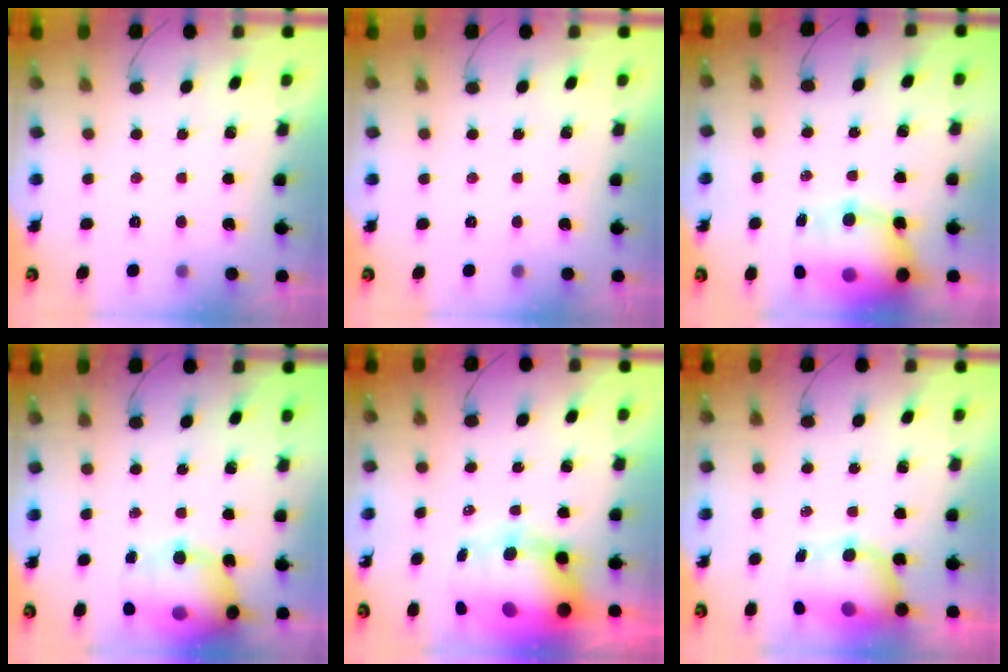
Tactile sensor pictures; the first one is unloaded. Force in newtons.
{"total": 0.0}
{"total": 18.3, "press": 16.3, "slide": 8.4}
{"total": 19.5, "press": 19.1, "slide": 3.8}
{"total": 17.8, "press": 17.2, "slide": 4.5}
{"total": 10.6, "press": 10.5, "slide": 1.4}